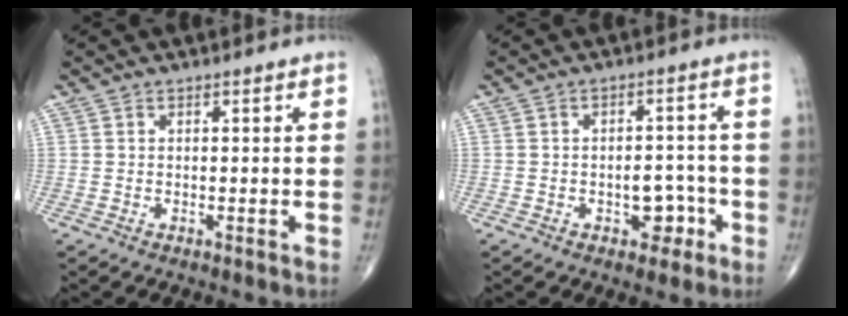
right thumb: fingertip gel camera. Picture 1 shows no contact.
{"total": 5.3, "force": [-2.2, 3.4, 3.4], "torque": [-0.019, 0.026, -0.028]}